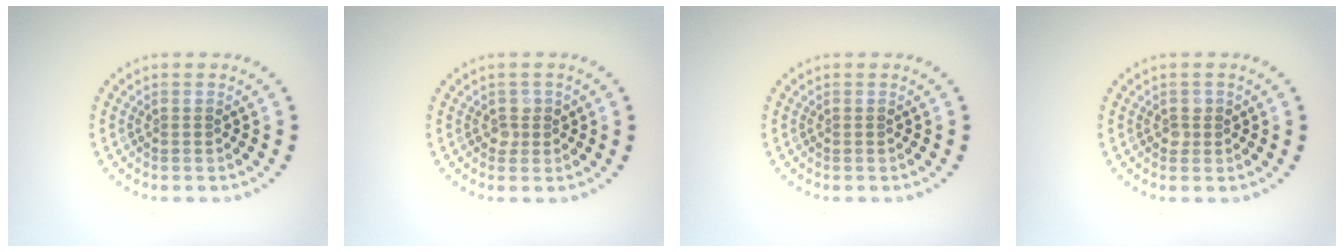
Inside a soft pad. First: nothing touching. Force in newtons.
{"total": 1.2, "press": 1.1, "slide": 0.5}
{"total": 0.0}
{"total": 0.9, "press": 0.9, "slide": 0.1}